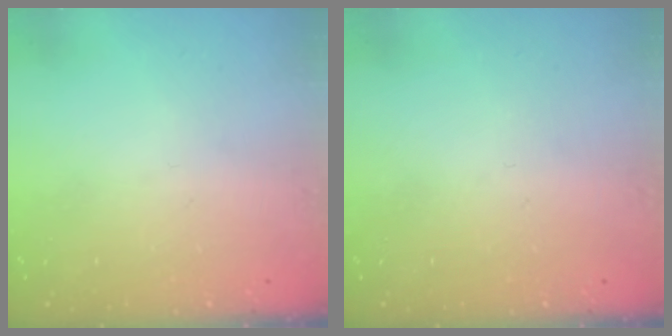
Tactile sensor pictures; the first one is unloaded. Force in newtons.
{"total": 0.0}